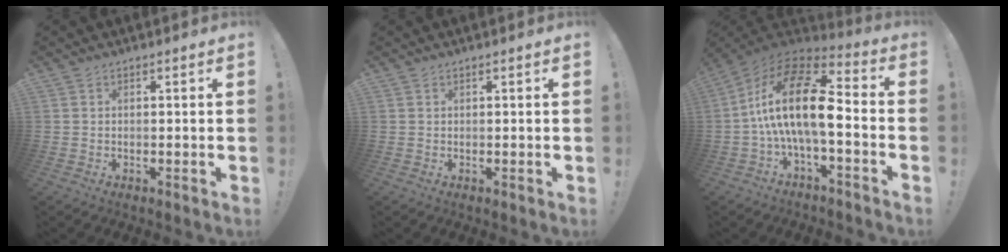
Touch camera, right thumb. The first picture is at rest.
{"total": 0.0}
{"total": 20.9, "force": [0.0, 8.5, 19.1], "torque": [-0.361, 0.012, 0.000]}